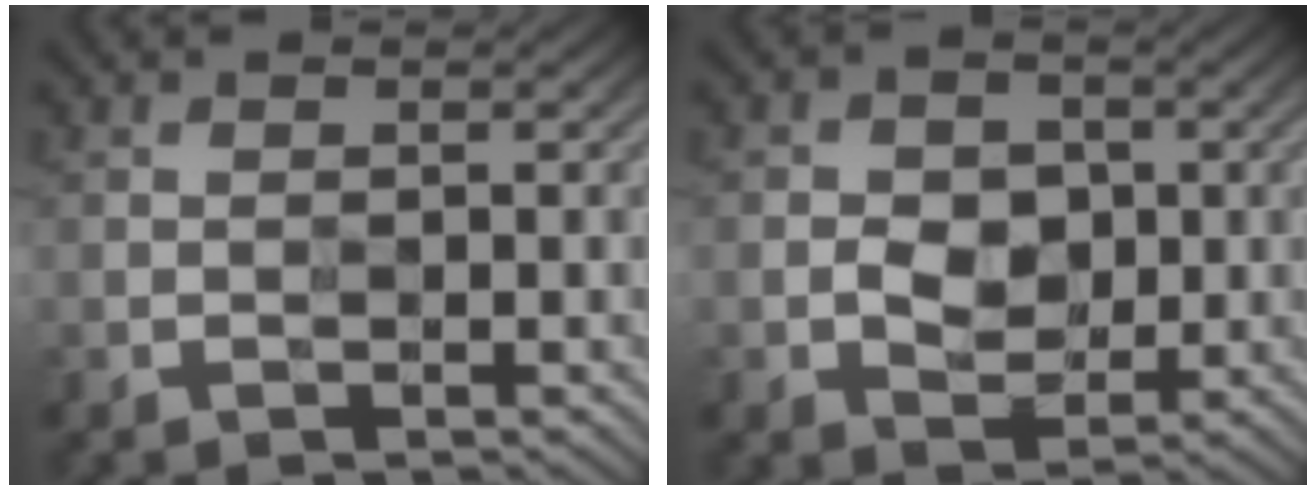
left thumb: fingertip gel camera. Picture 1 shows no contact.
{"total": 3.4, "force": [0.0, 3.1, 1.5], "torque": [-0.021, 0.000, -0.005]}